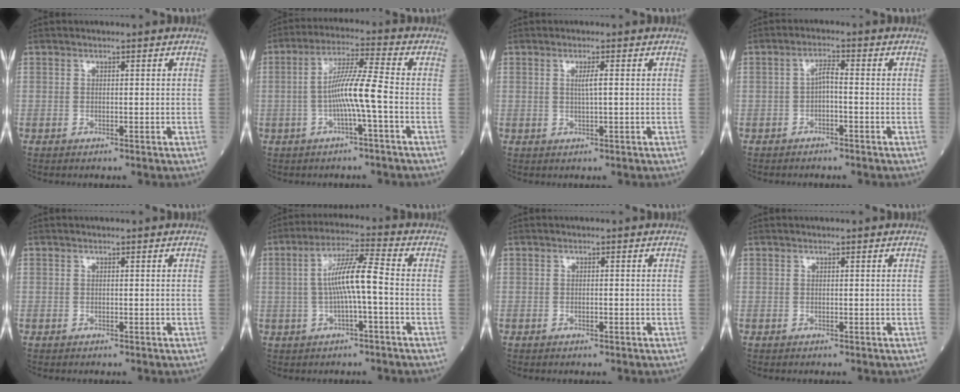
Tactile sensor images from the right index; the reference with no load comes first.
{"total": 7.7, "force": [-1.7, -0.6, 7.4], "torque": [-0.141, 0.010, -0.033]}
{"total": 1.7, "force": [0.3, -0.2, 1.7], "torque": [-0.033, 0.000, 0.005]}
{"total": 2.2, "force": [-0.7, 0.5, 2.0], "torque": [-0.035, 0.006, -0.015]}
{"total": 0.0}
{"total": 7.7, "force": [-0.6, 0.4, 7.7], "torque": [-0.145, 0.016, -0.014]}
{"total": 0.9, "force": [-0.3, 0.1, 0.8], "torque": [-0.016, -0.001, -0.004]}
{"total": 0.0}